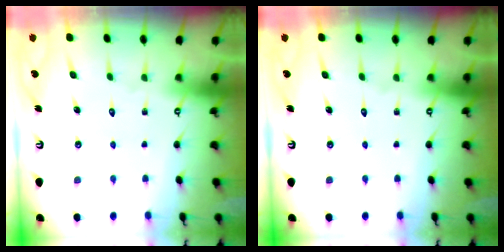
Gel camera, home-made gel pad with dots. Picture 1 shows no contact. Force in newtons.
{"total": 0.0}